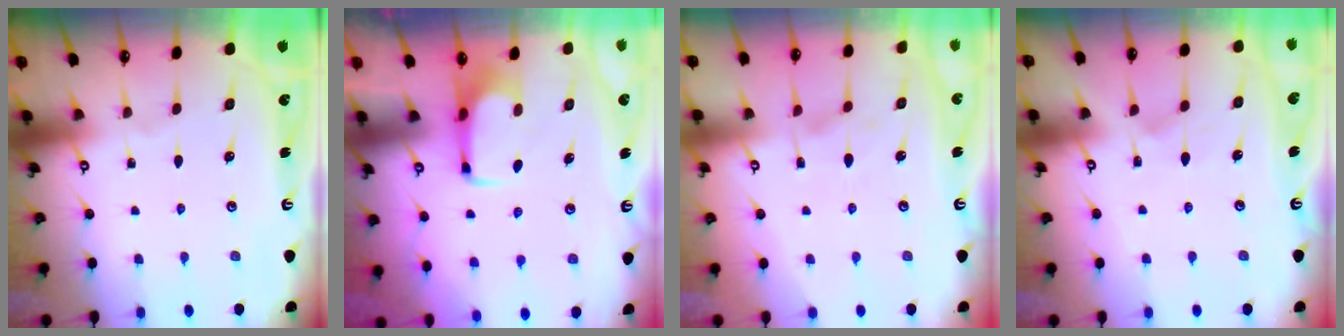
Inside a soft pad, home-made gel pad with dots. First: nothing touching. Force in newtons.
{"total": 1.6, "press": 1.5, "slide": 0.5}
{"total": 2.4, "press": 2.2, "slide": 1.1}
{"total": 4.3, "press": 4.3, "slide": 0.5}